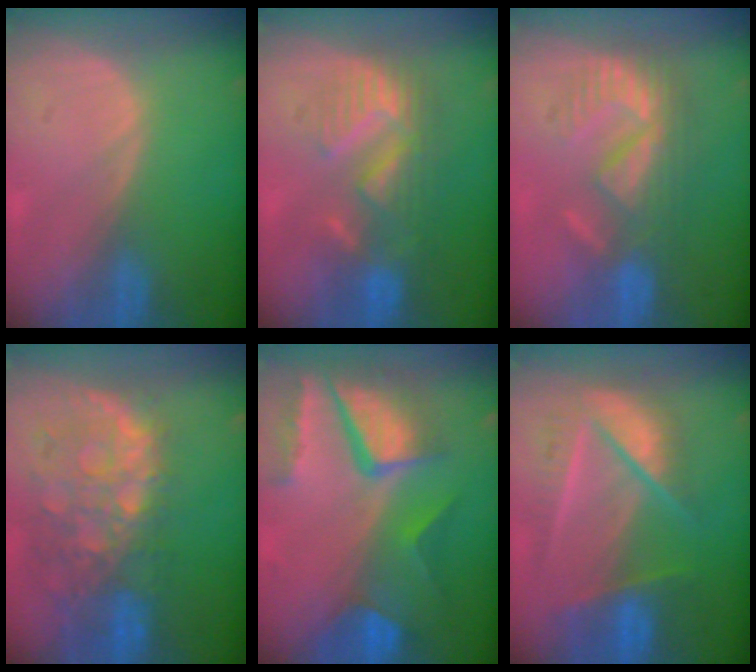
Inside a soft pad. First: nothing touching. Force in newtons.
{"total": 8.6, "press": 8.2, "slide": 2.7}
{"total": 9.2, "press": 8.0, "slide": 4.6}
{"total": 11.5, "press": 9.7, "slide": 6.2}
{"total": 11.1, "press": 9.1, "slide": 6.3}
{"total": 9.3, "press": 8.3, "slide": 4.2}